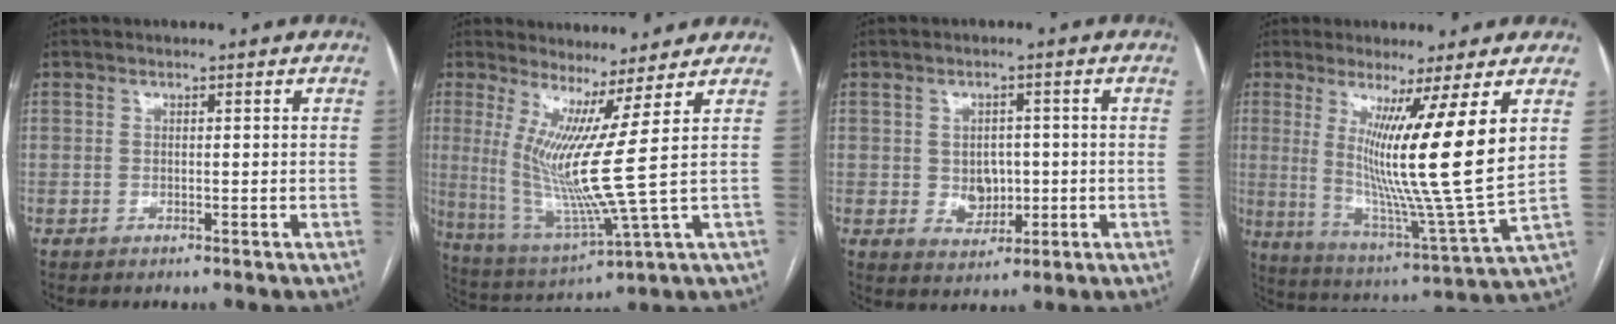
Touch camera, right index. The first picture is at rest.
{"total": 10.1, "force": [3.0, -3.0, 9.2], "torque": [-0.188, -0.041, 0.069]}
{"total": 4.8, "force": [-0.2, 3.7, 3.1], "torque": [-0.043, 0.004, 0.008]}
{"total": 15.8, "force": [4.7, -2.8, 14.9], "torque": [-0.260, -0.048, 0.079]}